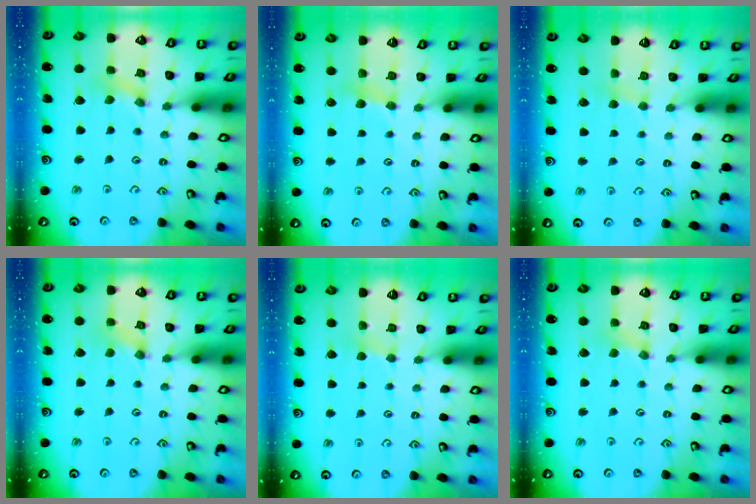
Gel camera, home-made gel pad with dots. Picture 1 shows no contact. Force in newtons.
{"total": 4.8, "press": 4.7, "slide": 0.6}
{"total": 2.9, "press": 2.9, "slide": 0.3}
{"total": 0.0}
{"total": 2.9, "press": 2.9, "slide": 0.3}
{"total": 2.4, "press": 2.3, "slide": 0.5}